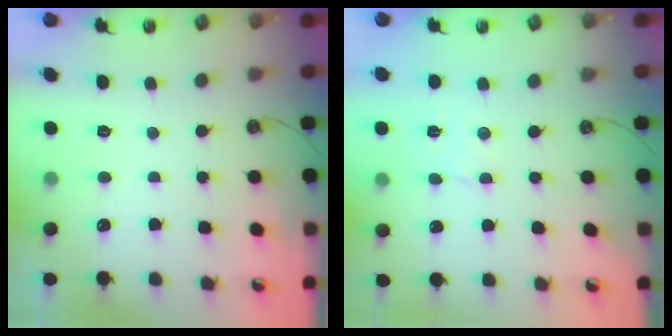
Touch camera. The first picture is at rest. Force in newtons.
{"total": 2.9, "press": 2.8, "slide": 0.6}